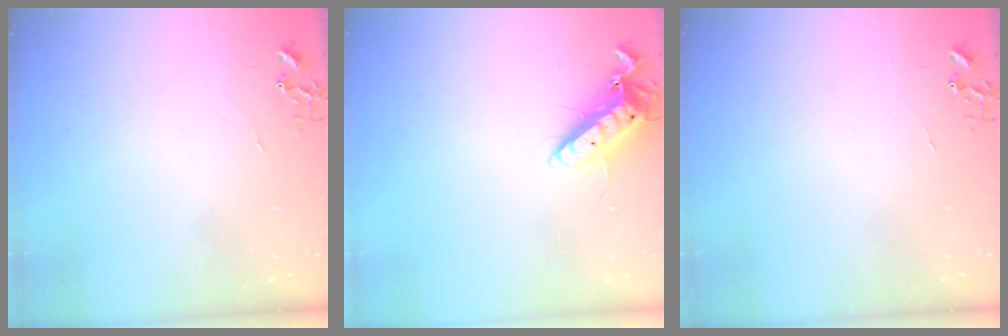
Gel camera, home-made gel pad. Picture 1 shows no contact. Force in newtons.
{"total": 12.2, "press": 12.1, "slide": 1.7}
{"total": 0.0}